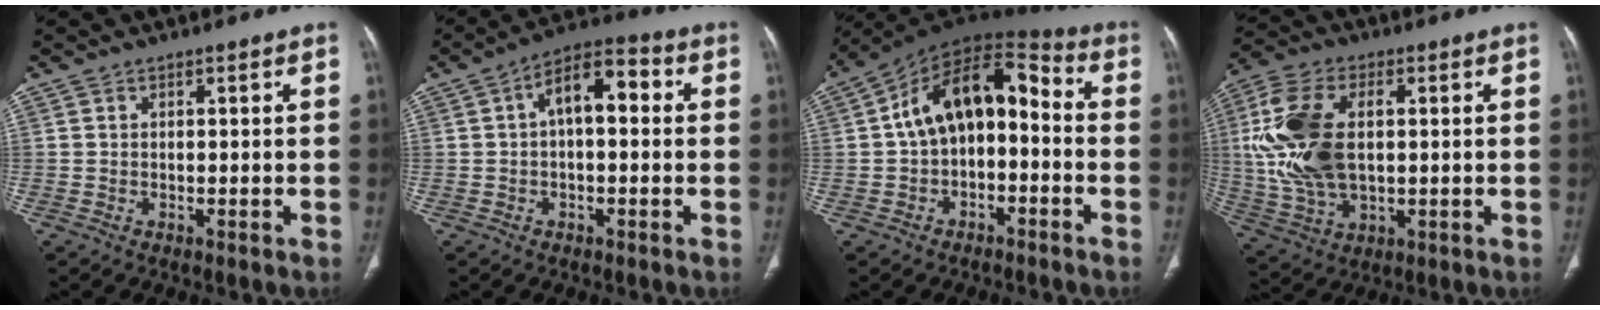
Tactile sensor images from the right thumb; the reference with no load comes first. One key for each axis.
{"total": 9.6, "fx": 1.4, "fy": 4.8, "fz": 8.2, "tx": -0.118, "ty": 0.034, "tz": 0.012}
{"total": 14.3, "fx": -0.8, "fy": 8.9, "fz": 11.2, "tx": -0.150, "ty": 0.062, "tz": -0.025}
{"total": 17.5, "fx": 1.8, "fy": 10.2, "fz": 14.2, "tx": -0.304, "ty": 0.001, "tz": 0.040}